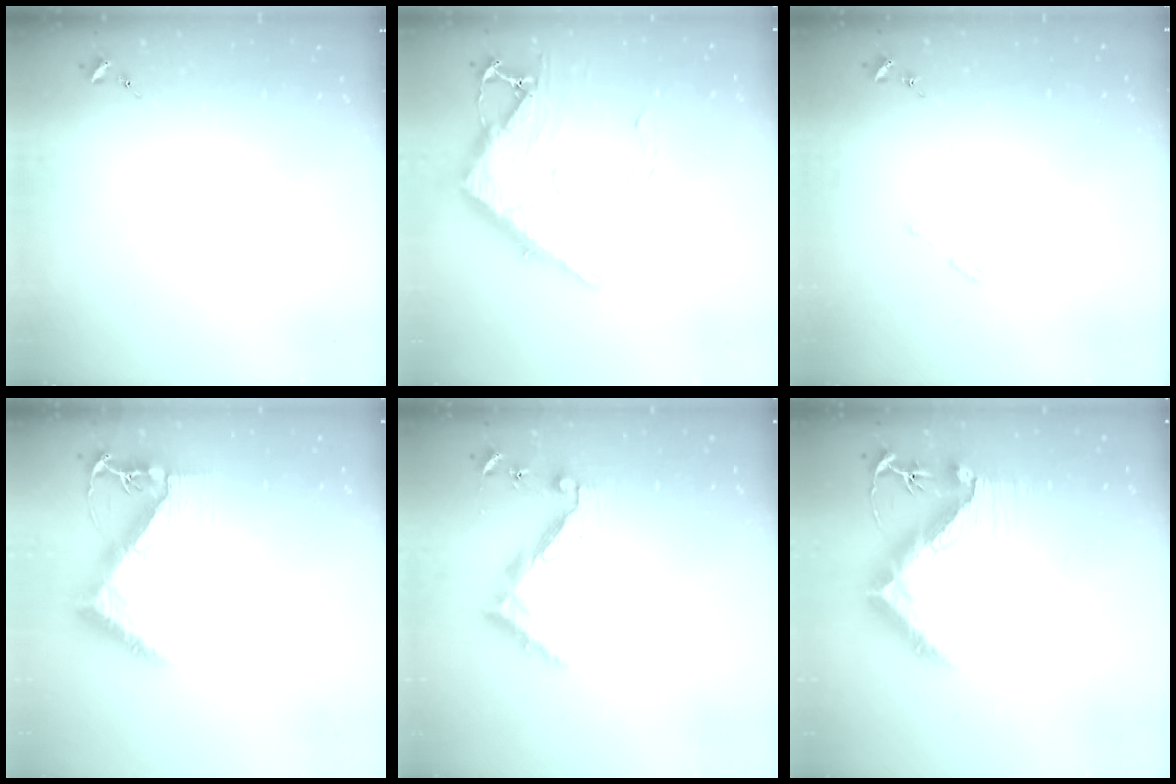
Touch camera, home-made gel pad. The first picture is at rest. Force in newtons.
{"total": 17.4, "press": 17.4, "slide": 1.6}
{"total": 3.6, "press": 3.6, "slide": 0.2}
{"total": 9.5, "press": 9.4, "slide": 1.0}
{"total": 9.6, "press": 9.6, "slide": 0.8}
{"total": 14.8, "press": 14.7, "slide": 1.3}